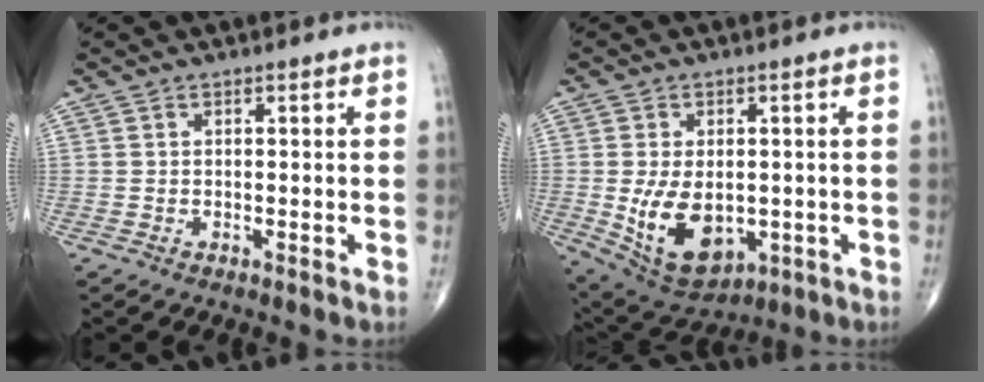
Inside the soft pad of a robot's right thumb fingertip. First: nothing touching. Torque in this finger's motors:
{"motor_torque": [-0.21, 1.09, 0.76, 0.74, 0.31]}